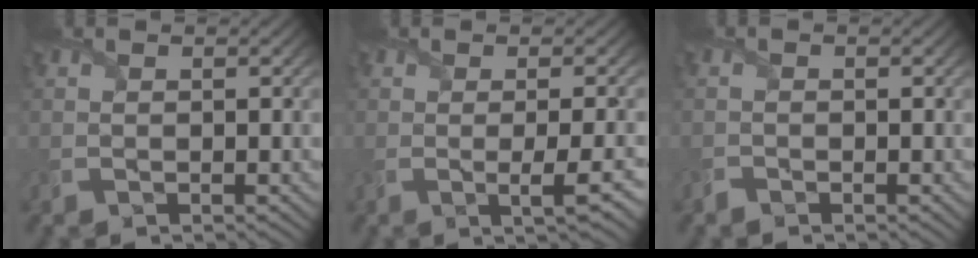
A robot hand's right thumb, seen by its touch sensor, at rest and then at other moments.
{"total": 3.7, "force": [-0.8, 0.3, 3.6], "torque": [-0.058, 0.002, -0.017]}
{"total": 1.1, "force": [-1.1, 0.2, -0.1], "torque": [0.001, 0.000, -0.025]}